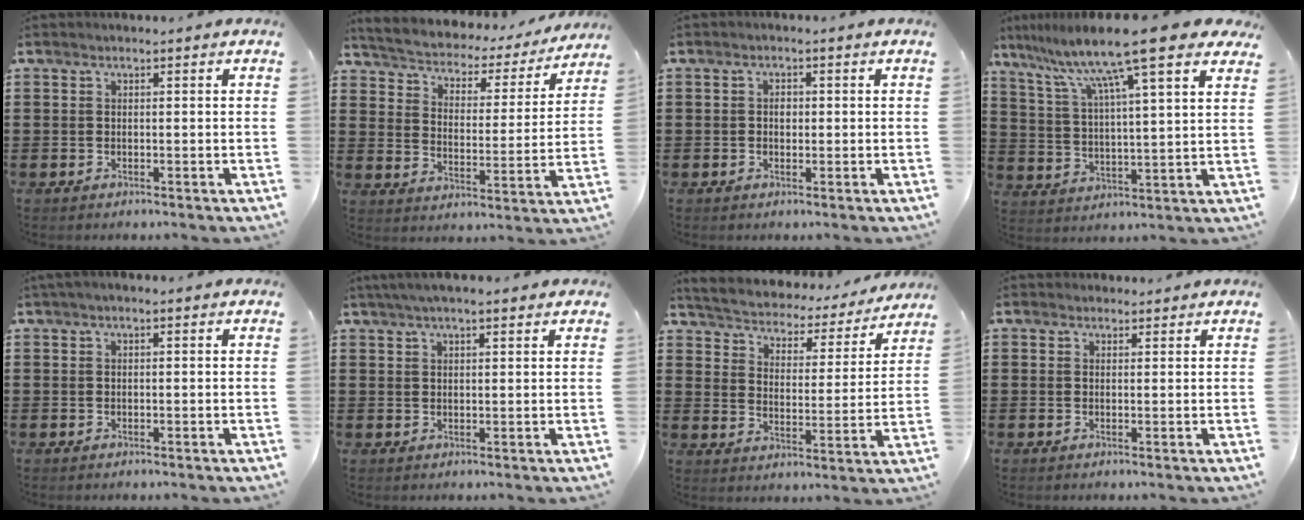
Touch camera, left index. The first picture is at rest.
{"total": 2.7, "force": [2.6, 0.9, 0.1], "torque": [-0.024, -0.025, 0.031]}
{"total": 1.4, "force": [0.0, 1.0, 1.0], "torque": [-0.022, 0.006, -0.001]}
{"total": 13.1, "force": [10.0, 0.4, 8.4], "torque": [-0.180, -0.052, 0.159]}
{"total": 0.9, "force": [0.4, 0.2, 0.8], "torque": [-0.016, 0.002, 0.007]}
{"total": 3.6, "force": [2.8, 0.6, 2.2], "torque": [-0.047, 0.007, 0.051]}
{"total": 3.0, "force": [2.9, 0.5, -0.1], "torque": [-0.022, -0.028, 0.039]}
{"total": 1.4, "force": [1.3, 0.6, -0.1], "torque": [-0.002, 0.004, 0.026]}